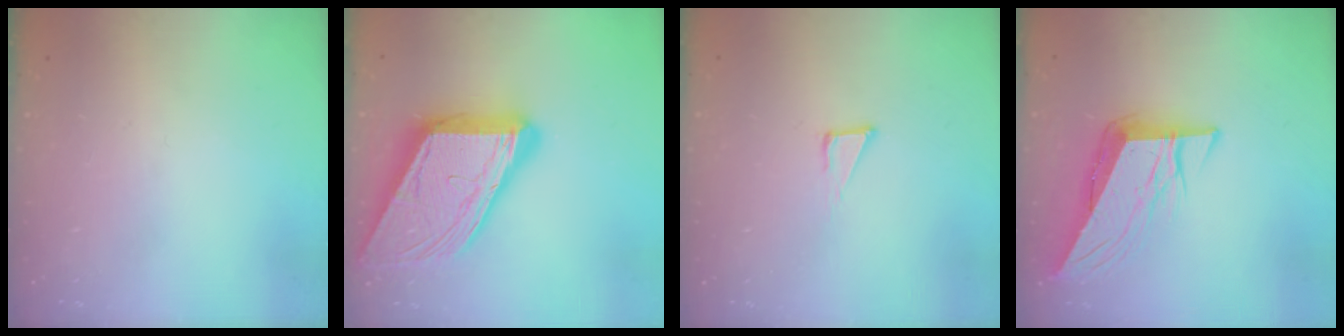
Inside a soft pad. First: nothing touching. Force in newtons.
{"total": 22.4, "press": 22.2, "slide": 2.6}
{"total": 3.5, "press": 3.5, "slide": 0.2}
{"total": 9.2, "press": 9.1, "slide": 0.8}